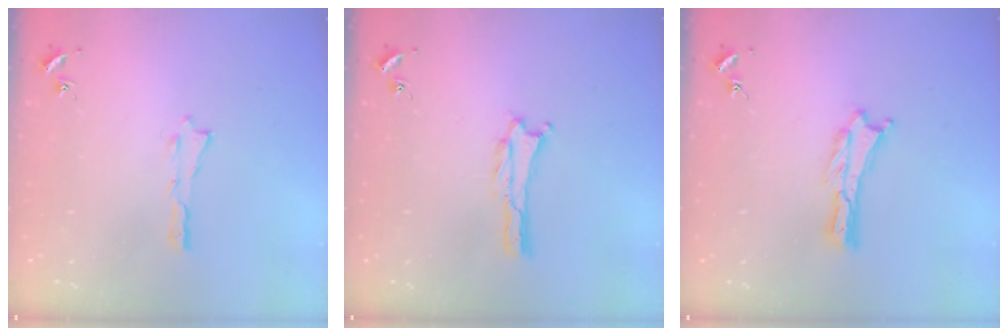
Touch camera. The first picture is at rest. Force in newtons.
{"total": 0.0}
{"total": 0.0}